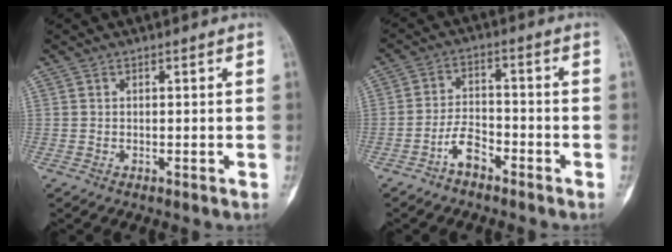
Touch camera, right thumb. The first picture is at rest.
{"total": 5.5, "force": [-3.6, 2.7, 3.1], "torque": [-0.047, 0.033, -0.073]}